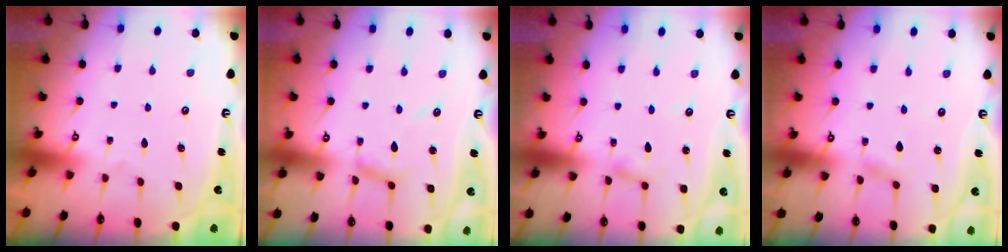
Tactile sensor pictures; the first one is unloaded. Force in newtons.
{"total": 7.0, "press": 7.0, "slide": 0.1}
{"total": 2.7, "press": 2.7, "slide": 0.2}
{"total": 2.3, "press": 2.3, "slide": 0.2}